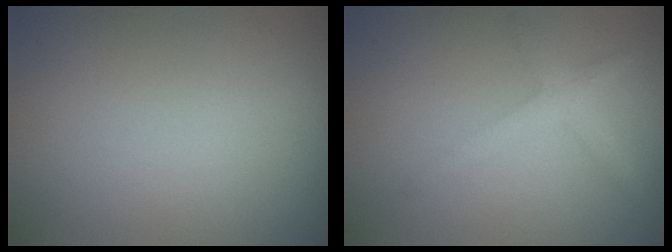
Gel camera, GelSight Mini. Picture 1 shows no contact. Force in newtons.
{"total": 2.3, "press": 2.3, "slide": 0.1}